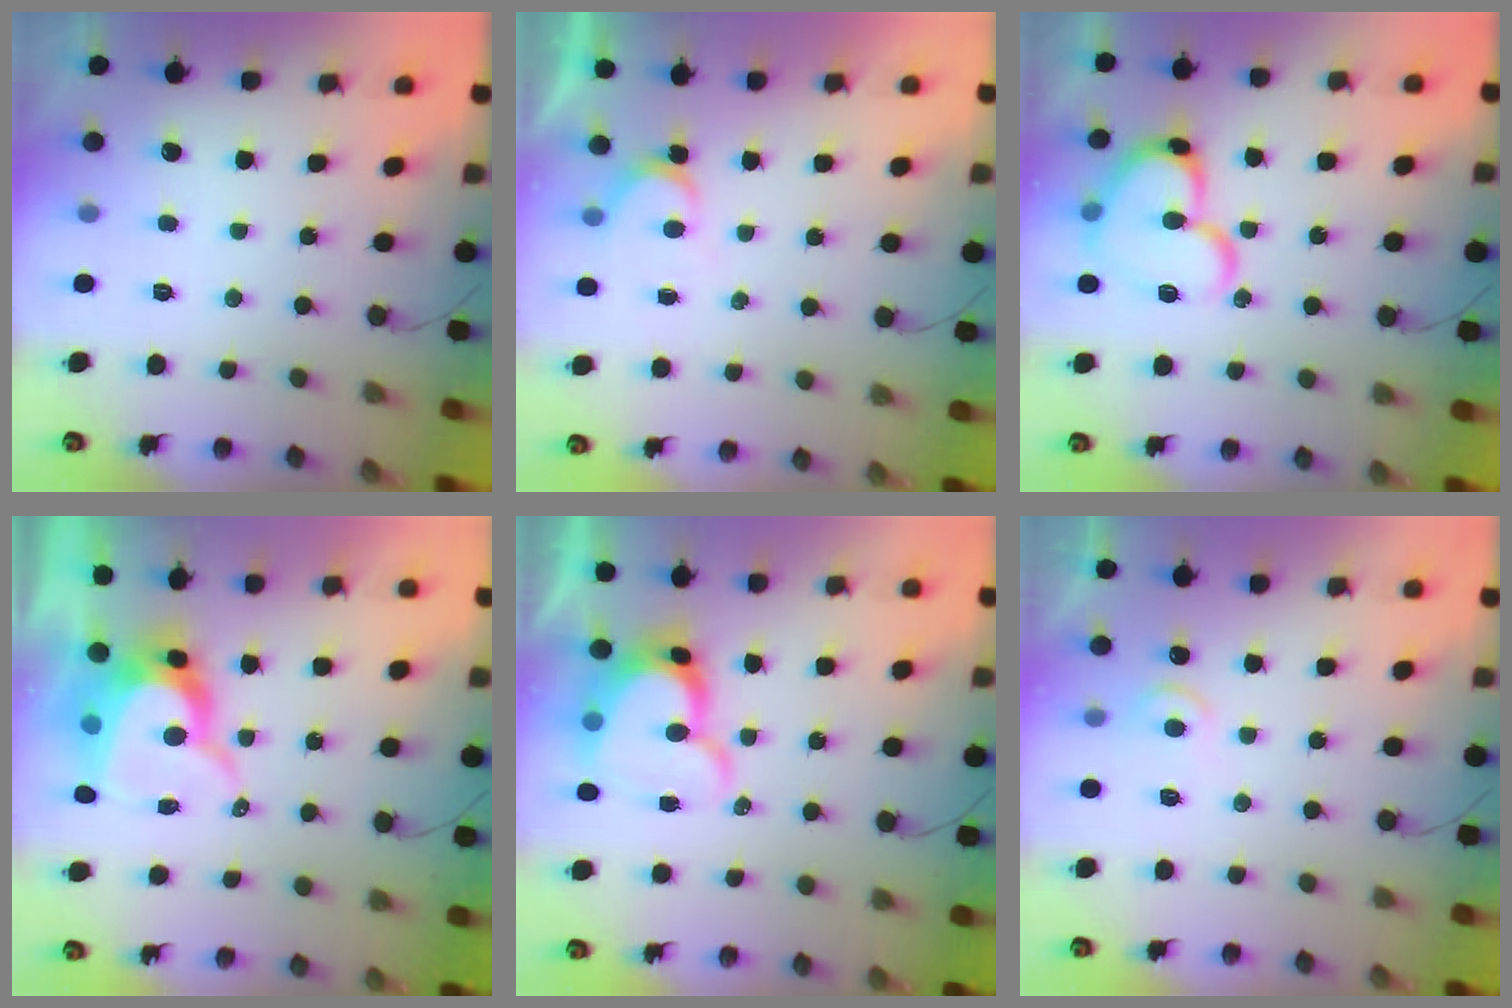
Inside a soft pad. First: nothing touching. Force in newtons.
{"total": 4.0, "press": 4.0, "slide": 0.5}
{"total": 16.5, "press": 16.4, "slide": 2.0}
{"total": 11.0, "press": 10.9, "slide": 0.9}
{"total": 13.2, "press": 13.1, "slide": 1.3}
{"total": 4.7, "press": 4.6, "slide": 0.4}